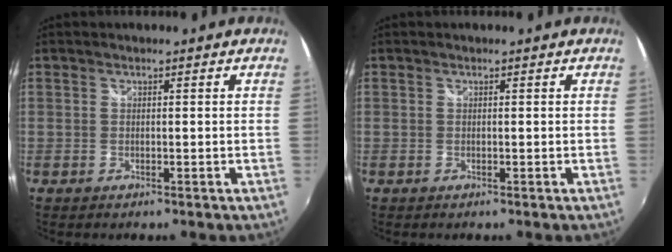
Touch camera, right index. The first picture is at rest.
{"total": 0.0}